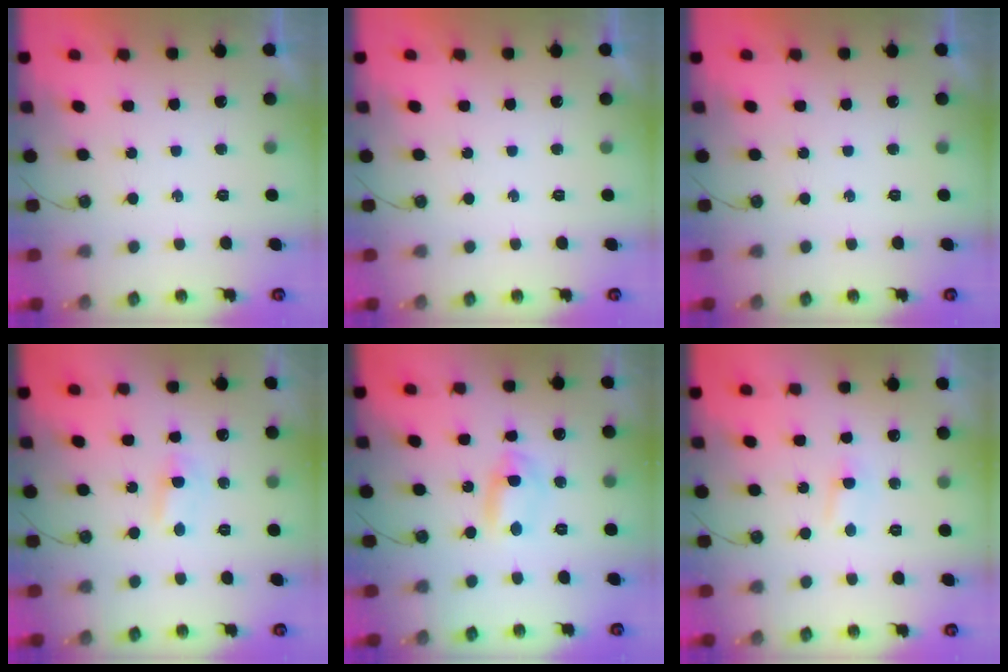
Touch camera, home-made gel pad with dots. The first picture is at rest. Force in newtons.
{"total": 0.0}
{"total": 0.0}
{"total": 1.5, "press": 1.3, "slide": 0.6}
{"total": 2.7, "press": 2.5, "slide": 1.2}
{"total": 2.8, "press": 2.7, "slide": 0.6}